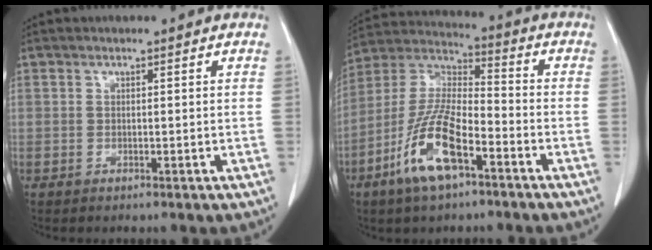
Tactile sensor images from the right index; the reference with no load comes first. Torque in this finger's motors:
{"motor_torque": [1.62, -0.52, 0.47, 0.19]}